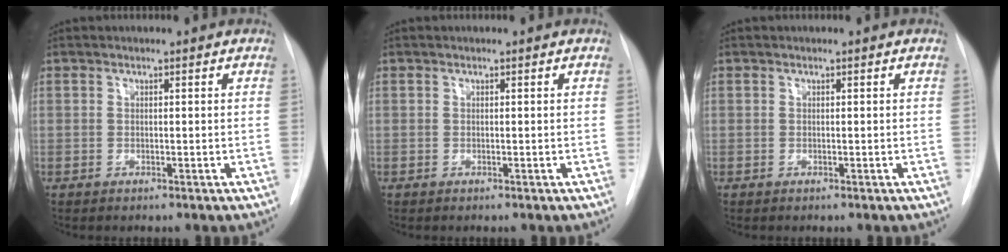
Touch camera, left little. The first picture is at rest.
{"total": 0.0}
{"total": 0.0}